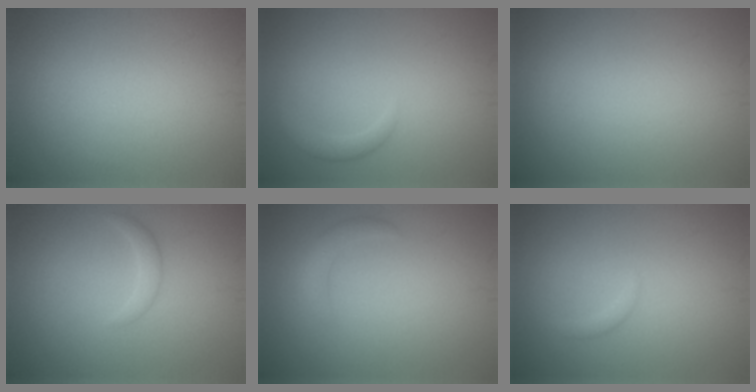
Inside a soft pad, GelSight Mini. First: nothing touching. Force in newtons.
{"total": 1.4, "press": 1.4, "slide": 0.1}
{"total": 0.0}
{"total": 1.2, "press": 1.1, "slide": 0.2}
{"total": 1.6, "press": 1.6, "slide": 0.0}
{"total": 0.7, "press": 0.7, "slide": 0.1}